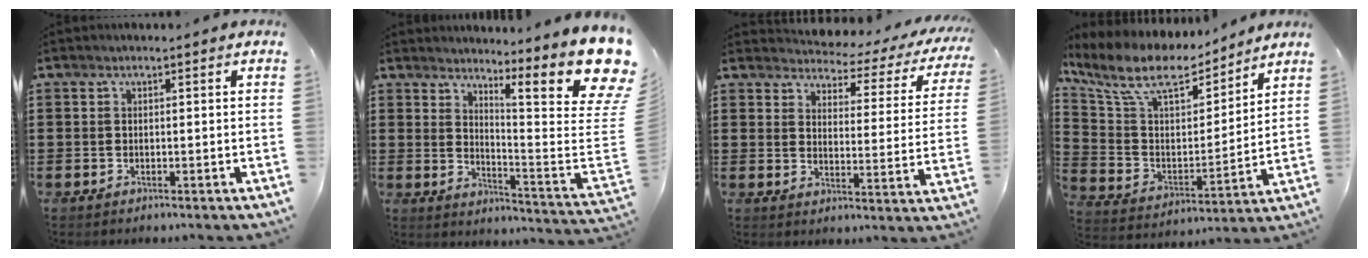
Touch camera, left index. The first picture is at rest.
{"total": 11.8, "force": [7.9, 1.6, 8.7], "torque": [-0.141, -0.068, 0.125]}
{"total": 2.9, "force": [2.7, 0.8, 0.6], "torque": [-0.026, -0.030, 0.037]}
{"total": 10.4, "force": [7.9, 3.7, 5.6], "torque": [-0.145, -0.043, 0.135]}